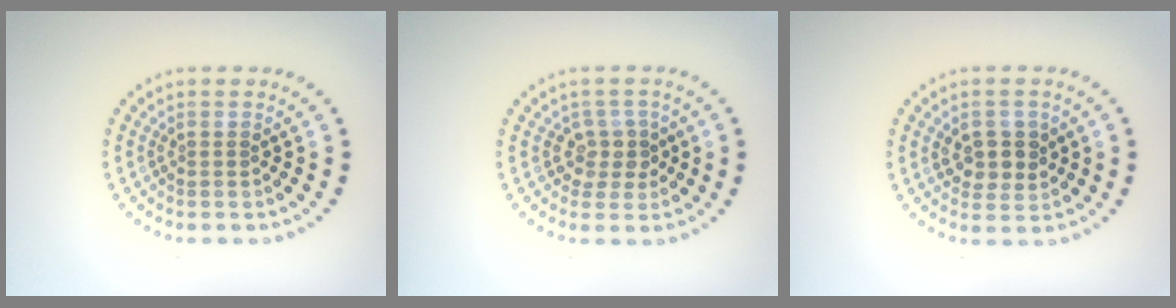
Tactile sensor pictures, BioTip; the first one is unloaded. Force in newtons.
{"total": 2.2, "press": 1.9, "slide": 1.1}
{"total": 2.9, "press": 2.8, "slide": 0.8}